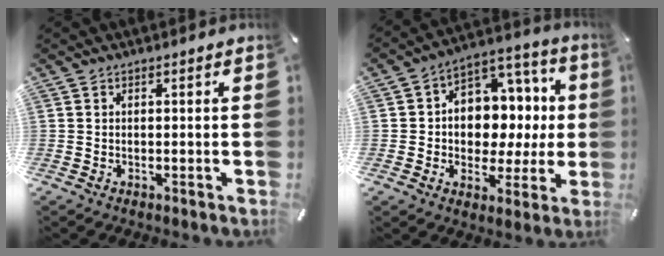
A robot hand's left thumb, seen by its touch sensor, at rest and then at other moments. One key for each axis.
{"total": 11.1, "fx": -0.1, "fy": 9.8, "fz": 5.2, "tx": -0.061, "ty": -0.016, "tz": 0.010}